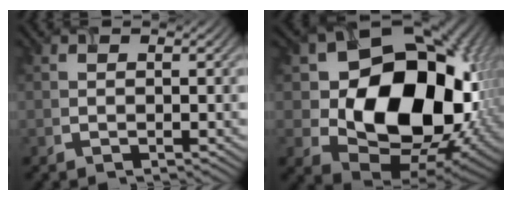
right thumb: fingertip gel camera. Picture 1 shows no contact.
{"total": 19.1, "force": [0.9, 14.1, 12.8], "torque": [-0.202, -0.051, 0.050]}